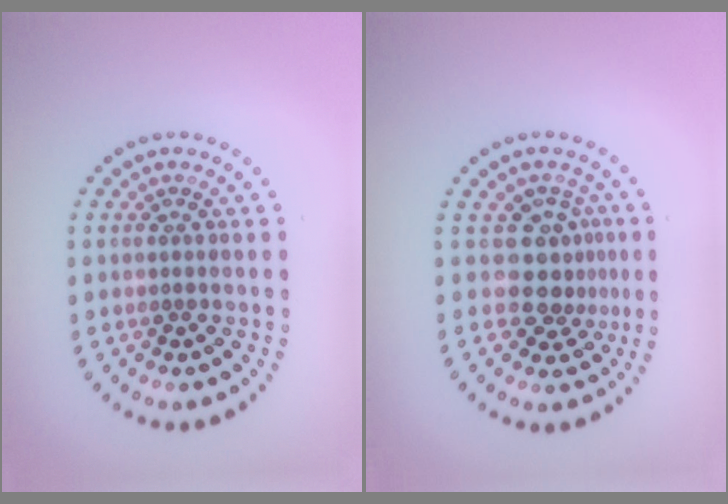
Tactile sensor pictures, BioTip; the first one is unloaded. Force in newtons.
{"total": 3.2, "press": 2.4, "slide": 2.1}